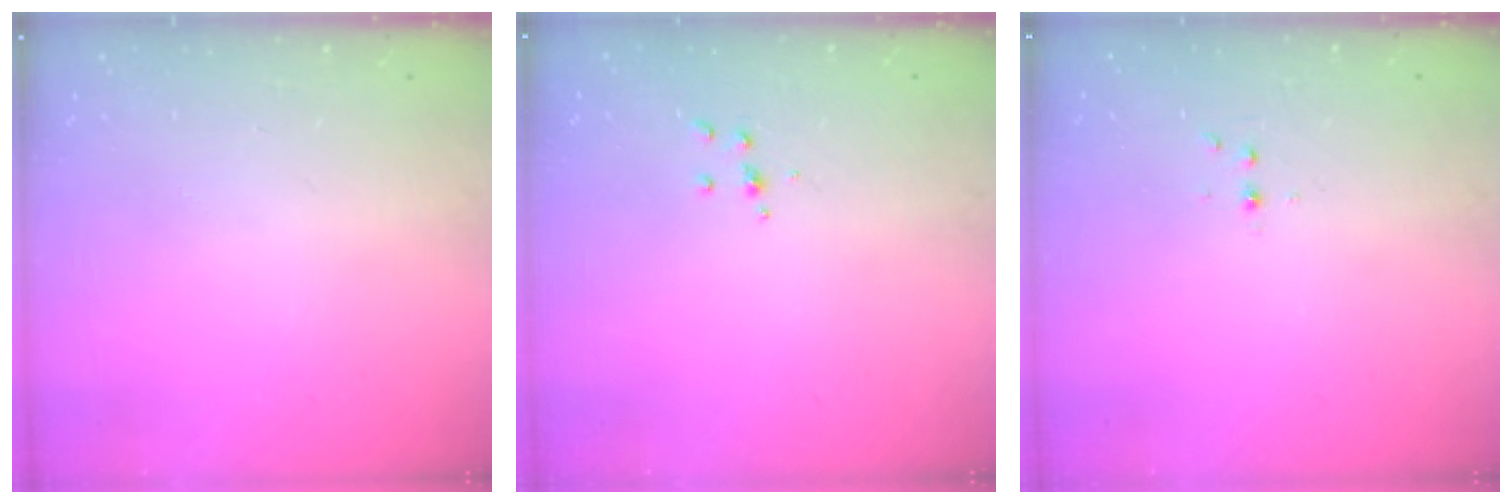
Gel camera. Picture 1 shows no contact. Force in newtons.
{"total": 3.5, "press": 3.4, "slide": 0.4}
{"total": 2.7, "press": 2.3, "slide": 1.4}